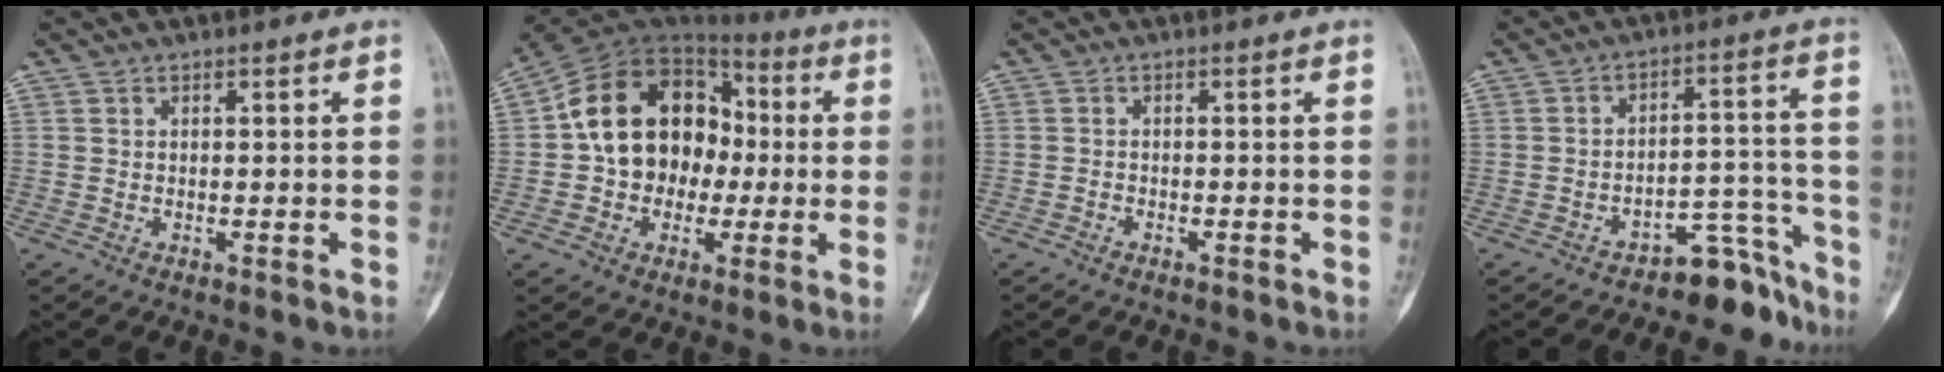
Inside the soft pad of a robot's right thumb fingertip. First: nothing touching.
{"total": 18.1, "force": [-0.5, 14.3, 11.0], "torque": [-0.146, 0.043, -0.010]}
{"total": 0.8, "force": [-0.7, 0.4, 0.1], "torque": [0.001, 0.004, -0.017]}
{"total": 8.2, "force": [-7.2, 3.4, 2.0], "torque": [0.017, 0.122, -0.111]}